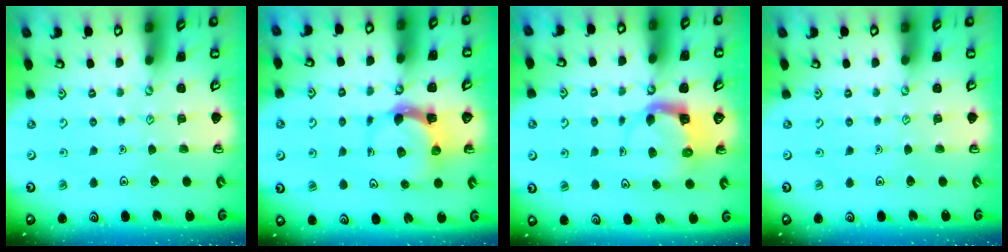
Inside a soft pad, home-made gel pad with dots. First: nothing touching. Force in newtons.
{"total": 6.2, "press": 6.1, "slide": 1.4}
{"total": 3.8, "press": 3.8, "slide": 0.7}
{"total": 0.0}